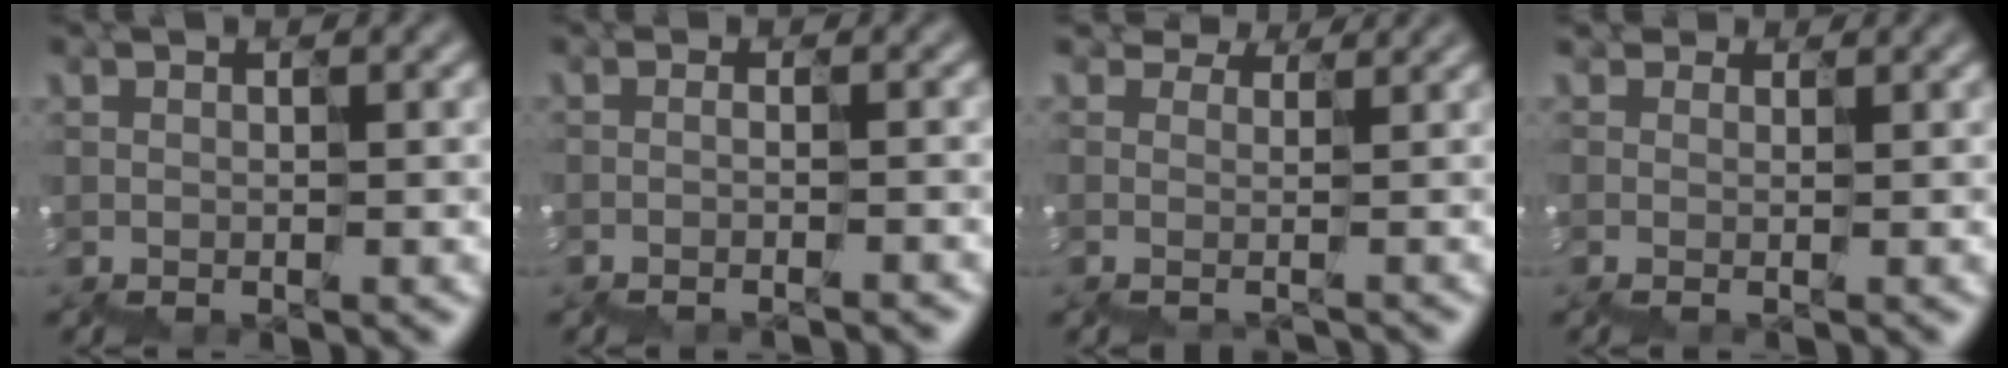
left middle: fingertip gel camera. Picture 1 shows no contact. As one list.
[{"total": 2.1, "force": [-2.1, 0.0, -0.2], "torque": [0.010, -0.008, -0.016]}, {"total": 4.8, "force": [3.1, 3.1, 1.9], "torque": [-0.036, 0.032, 0.076]}, {"total": 1.3, "force": [0.8, 0.9, 0.5], "torque": [0.002, 0.011, 0.008]}]